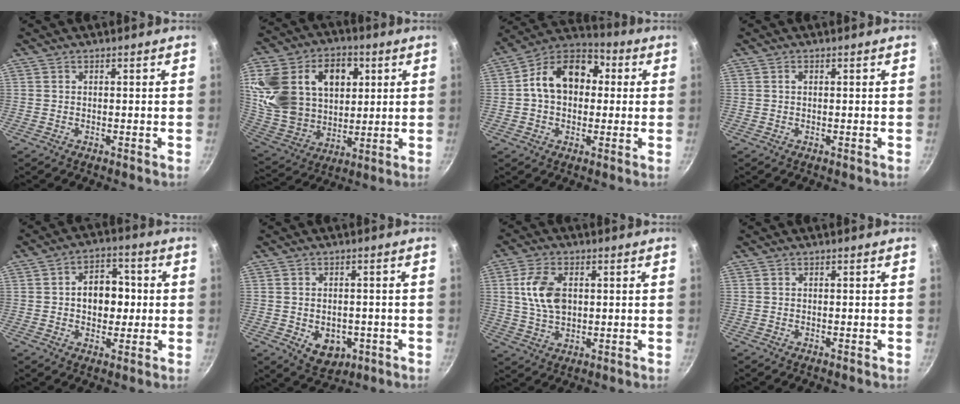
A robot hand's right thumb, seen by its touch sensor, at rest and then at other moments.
{"total": 25.7, "force": [7.3, 18.6, 16.1], "torque": [-0.290, -0.001, 0.134]}
{"total": 14.8, "force": [1.8, 10.8, 10.0], "torque": [-0.125, 0.034, 0.005]}
{"total": 0.7, "force": [0.2, 0.4, 0.5], "torque": [-0.009, 0.003, 0.004]}
{"total": 9.6, "force": [0.3, 6.9, 6.6], "torque": [-0.056, 0.014, -0.002]}
{"total": 7.1, "force": [-1.9, 5.2, 4.4], "torque": [-0.041, 0.001, -0.016]}
{"total": 9.5, "force": [1.7, 5.9, 7.2], "torque": [-0.126, -0.003, 0.032]}
{"total": 0.0}